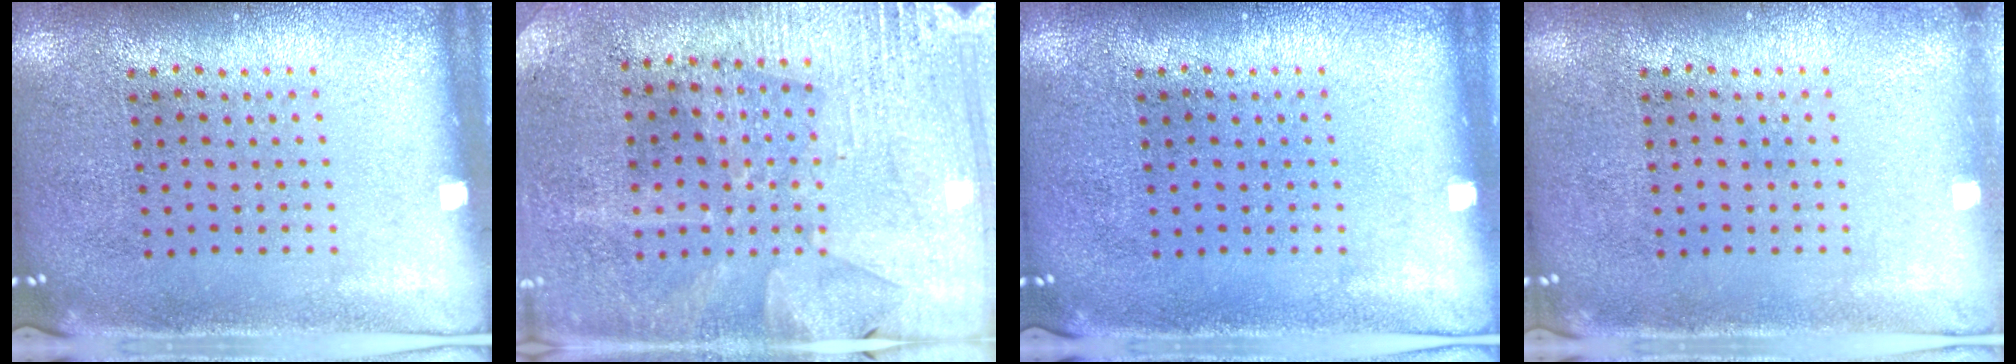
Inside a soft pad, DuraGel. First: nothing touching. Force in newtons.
{"total": 2.9, "press": 2.8, "slide": 0.8}
{"total": 0.0}
{"total": 0.6, "press": 0.6, "slide": 0.1}